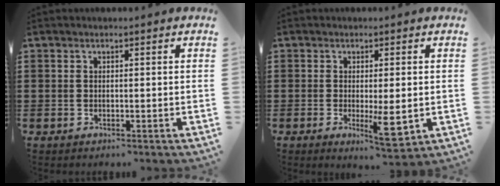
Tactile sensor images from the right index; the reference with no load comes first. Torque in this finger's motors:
{"motor_torque": [0.37, 0.29, 0.02, 0.03]}